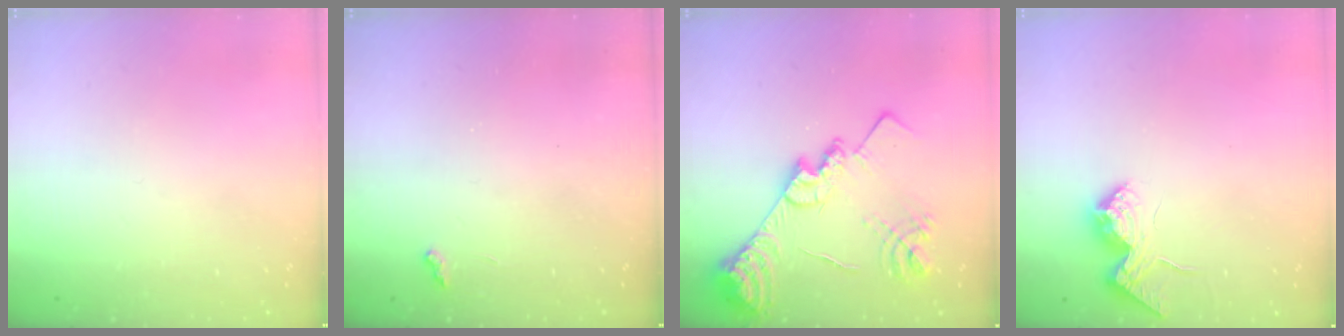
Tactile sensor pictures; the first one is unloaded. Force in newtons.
{"total": 2.3, "press": 2.3, "slide": 0.5}
{"total": 21.7, "press": 21.6, "slide": 1.7}
{"total": 15.9, "press": 15.9, "slide": 0.9}